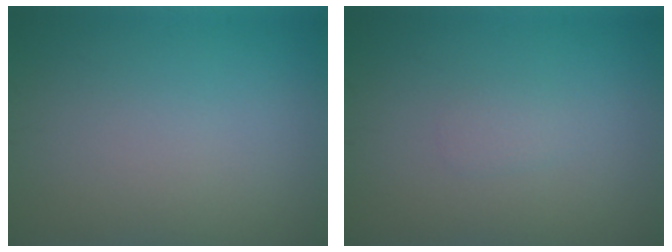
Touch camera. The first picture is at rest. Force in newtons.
{"total": 0.8, "press": 0.8, "slide": 0.1}